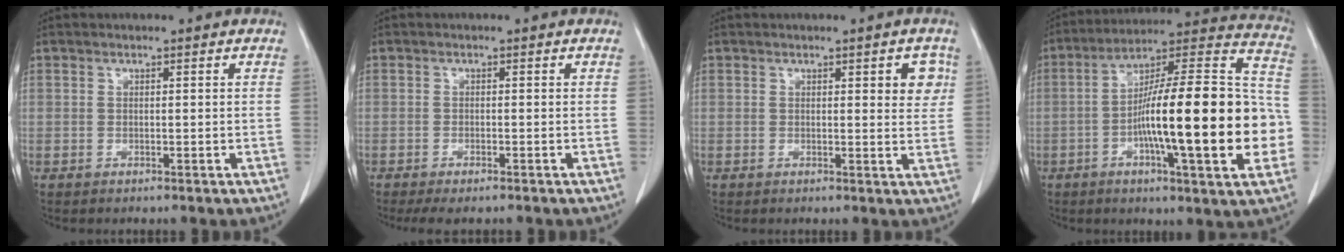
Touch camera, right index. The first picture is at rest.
{"total": 2.9, "force": [-2.3, 0.7, 1.7], "torque": [-0.031, -0.009, -0.034]}
{"total": 3.6, "force": [1.3, 1.2, 3.2], "torque": [-0.032, -0.002, 0.011]}
{"total": 24.6, "force": [-4.6, 3.1, 23.9], "torque": [-0.318, 0.020, -0.071]}